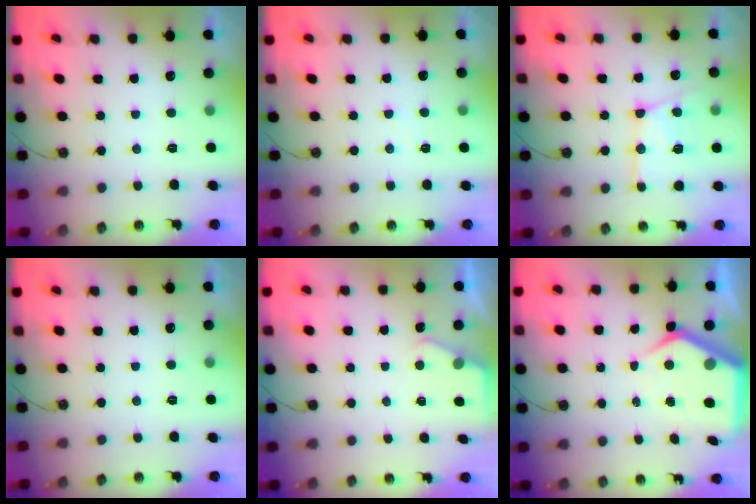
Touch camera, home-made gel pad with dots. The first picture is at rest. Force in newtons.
{"total": 2.2, "press": 2.2, "slide": 0.4}
{"total": 14.5, "press": 14.5, "slide": 1.1}
{"total": 0.0}
{"total": 2.6, "press": 2.6, "slide": 0.4}
{"total": 8.6, "press": 8.5, "slide": 0.9}